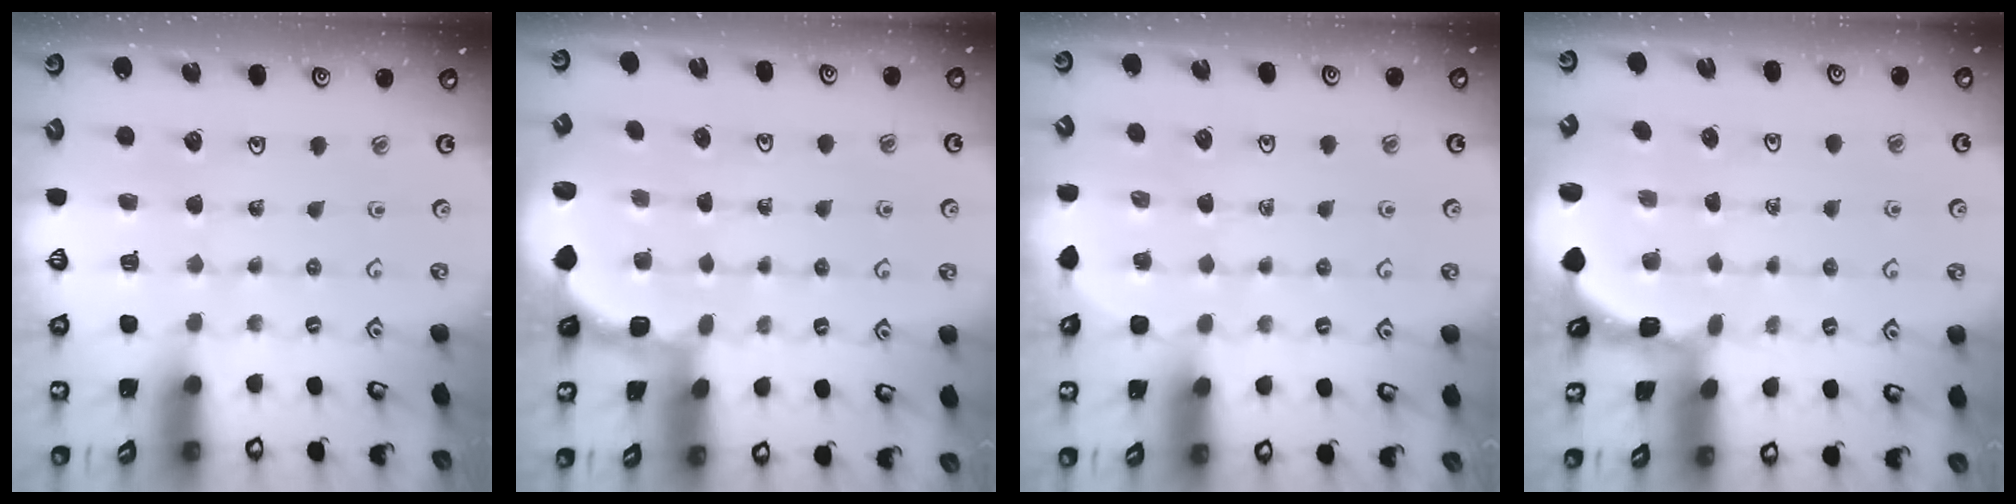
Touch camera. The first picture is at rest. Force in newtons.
{"total": 1.8, "press": 1.6, "slide": 0.7}
{"total": 1.5, "press": 1.2, "slide": 1.0}
{"total": 1.2, "press": 1.2, "slide": 0.3}